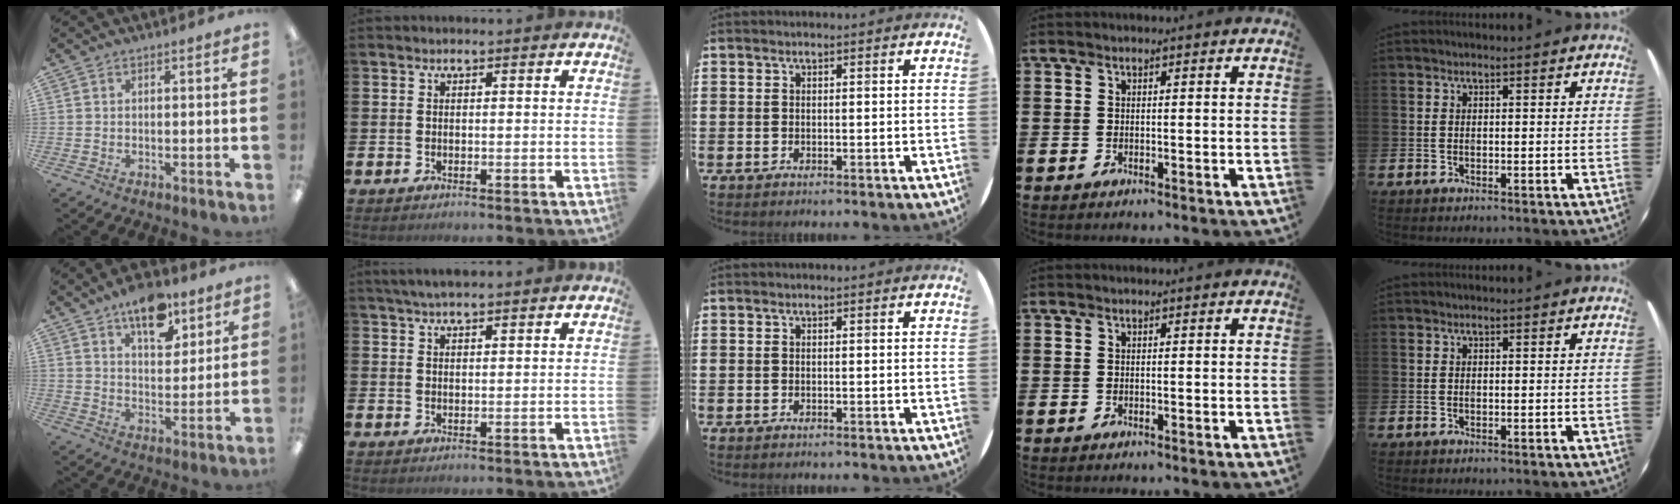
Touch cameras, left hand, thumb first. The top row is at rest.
{"thumb": {"total": 12.5, "force": [8.5, 6.2, 6.8], "torque": [-0.083, -0.045, 0.144]}, "index": {"total": 3.4, "force": [2.9, 0.7, 1.5], "torque": [-0.028, -0.002, 0.053]}}